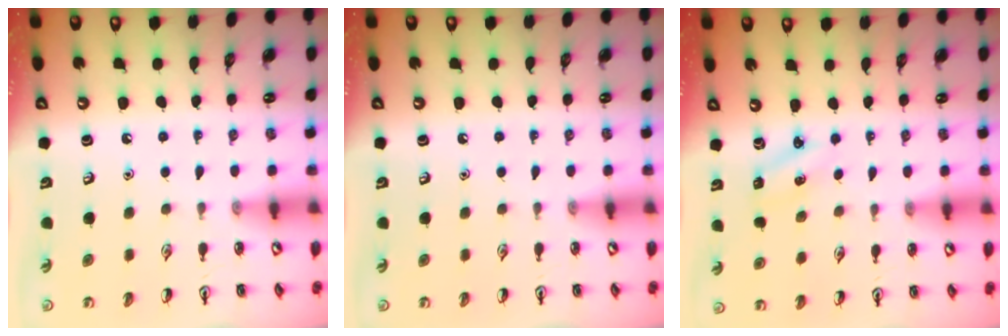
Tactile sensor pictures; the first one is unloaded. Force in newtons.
{"total": 0.0}
{"total": 2.5, "press": 2.3, "slide": 0.9}